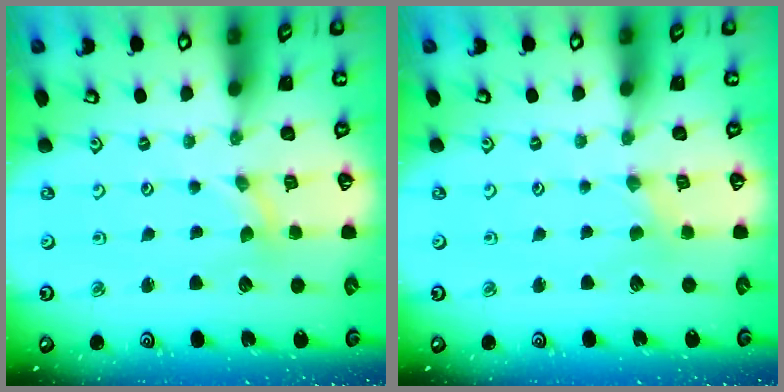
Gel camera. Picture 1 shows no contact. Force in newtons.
{"total": 0.0}